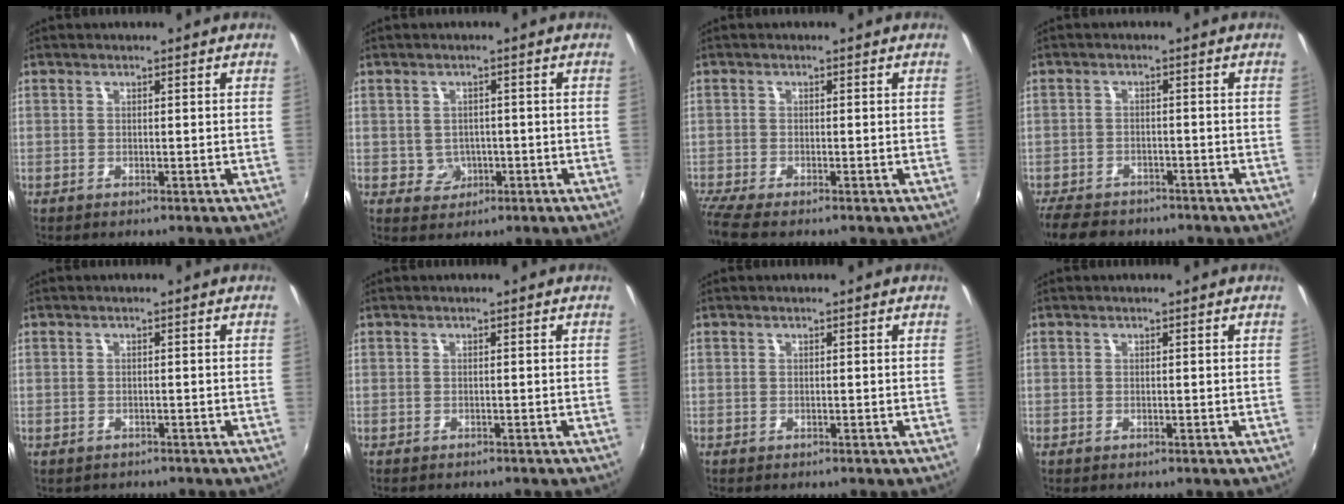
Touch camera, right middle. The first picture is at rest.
{"total": 3.5, "force": [-0.7, 3.3, 0.7], "torque": [-0.017, 0.005, -0.002]}
{"total": 4.4, "force": [-3.7, 0.3, 2.3], "torque": [-0.062, -0.025, -0.074]}
{"total": 9.4, "force": [-7.7, 4.4, 3.3], "torque": [-0.091, -0.013, -0.129]}
{"total": 1.4, "force": [-1.1, 0.9, 0.2], "torque": [-0.009, -0.004, -0.014]}
{"total": 1.2, "force": [-1.1, 0.4, 0.2], "torque": [-0.009, -0.006, -0.017]}
{"total": 0.0}
{"total": 0.0}